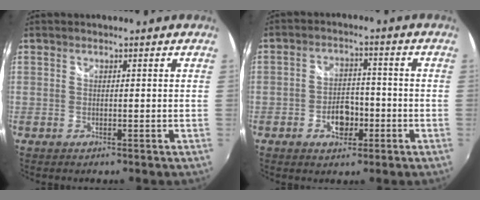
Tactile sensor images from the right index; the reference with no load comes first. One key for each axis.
{"total": 5.9, "fx": -2.5, "fy": 3.8, "fz": 3.7, "tx": -0.072, "ty": 0.008, "tz": -0.035}